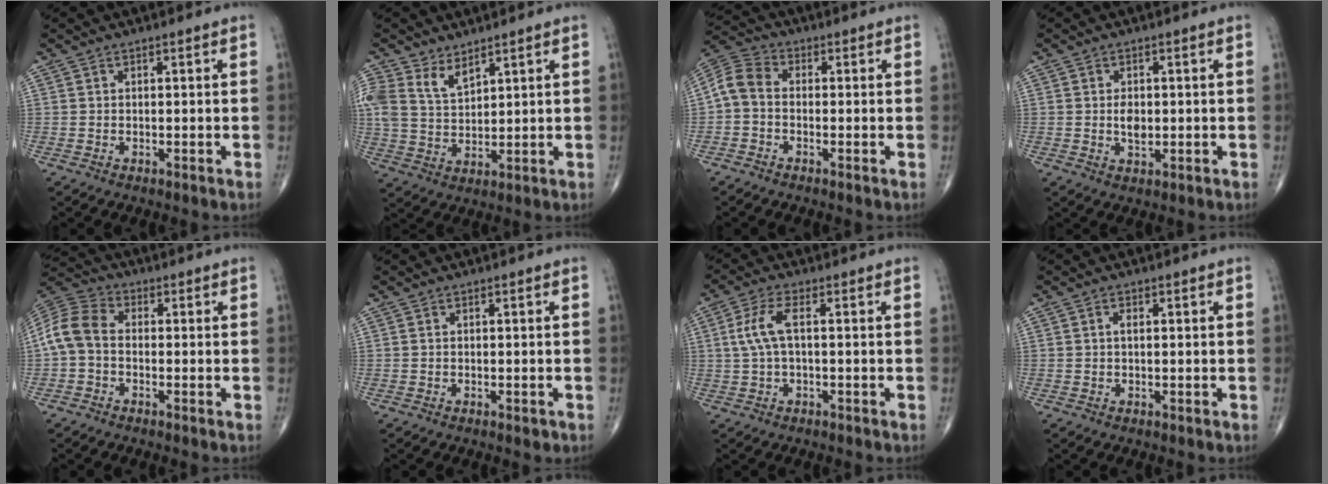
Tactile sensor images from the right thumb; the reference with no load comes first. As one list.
[{"total": 8.0, "force": [5.1, 4.5, 4.2], "torque": [-0.074, -0.020, 0.112]}, {"total": 6.2, "force": [-0.8, 4.3, 4.3], "torque": [-0.080, 0.020, -0.035]}, {"total": 3.3, "force": [0.0, 1.9, 2.6], "torque": [-0.040, -0.003, 0.003]}, {"total": 8.4, "force": [-0.8, 5.9, 6.0], "torque": [-0.118, 0.024, -0.034]}, {"total": 1.2, "force": [-0.4, 0.6, 0.9], "torque": [-0.011, -0.002, -0.004]}, {"total": 5.4, "force": [0.5, 1.8, 5.1], "torque": [-0.131, 0.016, 0.007]}, {"total": 1.4, "force": [0.3, 0.7, 1.2], "torque": [-0.025, 0.005, 0.005]}]